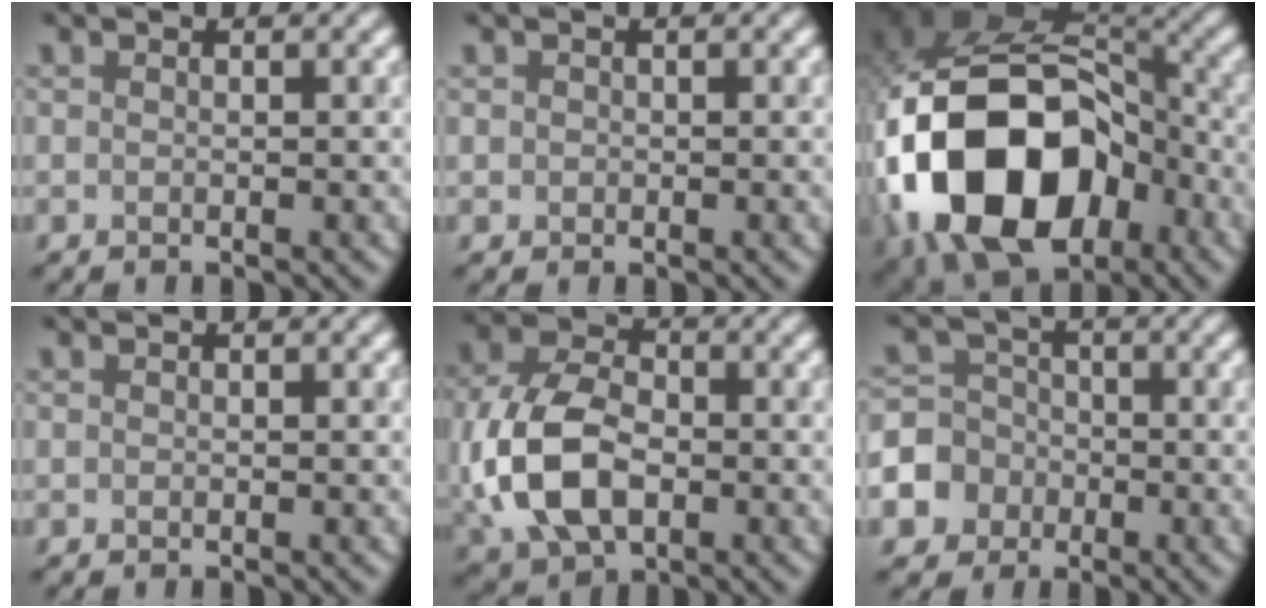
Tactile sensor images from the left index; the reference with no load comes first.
{"total": 0.7, "force": [0.1, 0.7, 0.1], "torque": [0.006, -0.002, -0.001]}
{"total": 18.6, "force": [-5.2, 12.7, 12.6], "torque": [-0.245, -0.024, -0.080]}
{"total": 0.0}
{"total": 9.3, "force": [-1.8, 6.3, 6.6], "torque": [-0.158, -0.006, -0.043]}
{"total": 7.5, "force": [-2.9, 6.8, 1.3], "torque": [-0.030, -0.007, -0.074]}